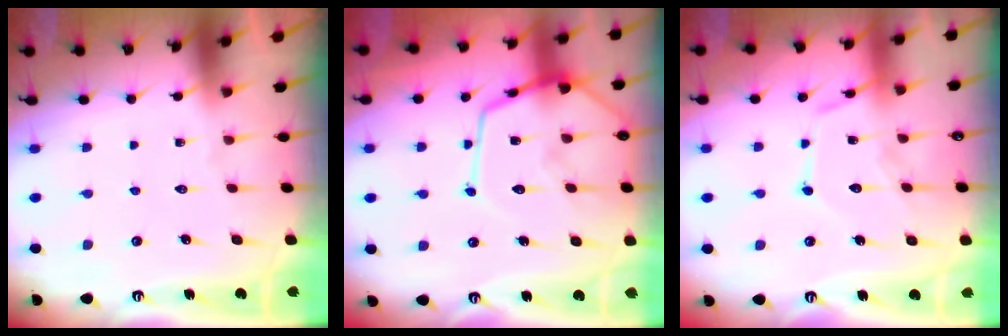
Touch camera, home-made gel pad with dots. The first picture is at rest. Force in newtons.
{"total": 15.9, "press": 15.9, "slide": 1.4}
{"total": 12.3, "press": 12.2, "slide": 1.1}